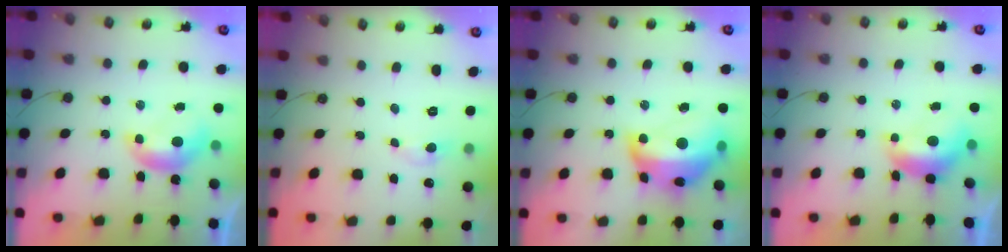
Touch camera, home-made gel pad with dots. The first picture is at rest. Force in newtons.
{"total": 1.3, "press": 1.3, "slide": 0.3}
{"total": 13.7, "press": 13.5, "slide": 2.3}
{"total": 1.3, "press": 1.0, "slide": 0.8}